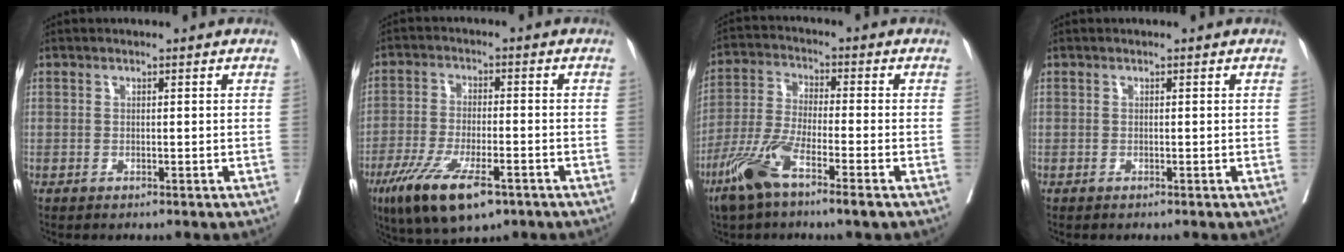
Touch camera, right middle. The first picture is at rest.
{"total": 11.9, "force": [-6.9, 3.3, 9.1], "torque": [-0.169, -0.024, -0.114]}
{"total": 9.3, "force": [-5.5, 1.0, 7.5], "torque": [-0.161, -0.014, -0.112]}
{"total": 0.0}